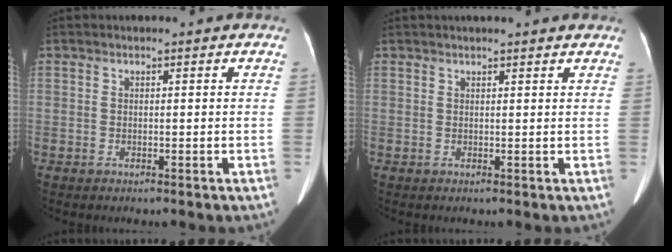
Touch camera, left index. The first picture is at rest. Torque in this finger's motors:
{"motor_torque": [0.85, -0.95, 0.09, 0.01]}